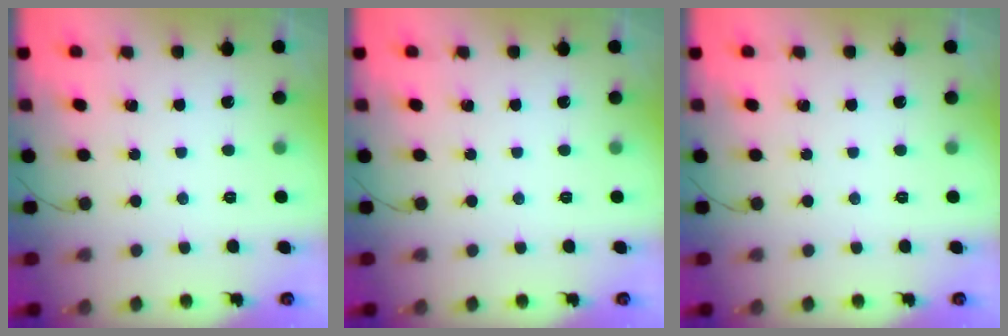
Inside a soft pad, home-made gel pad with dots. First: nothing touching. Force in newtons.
{"total": 0.0}
{"total": 0.0}